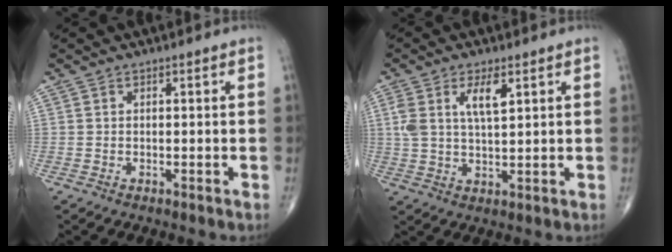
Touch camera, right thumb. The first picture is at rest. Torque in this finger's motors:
{"motor_torque": [0.08, 0.27, 0.66, 0.02, 0.18]}